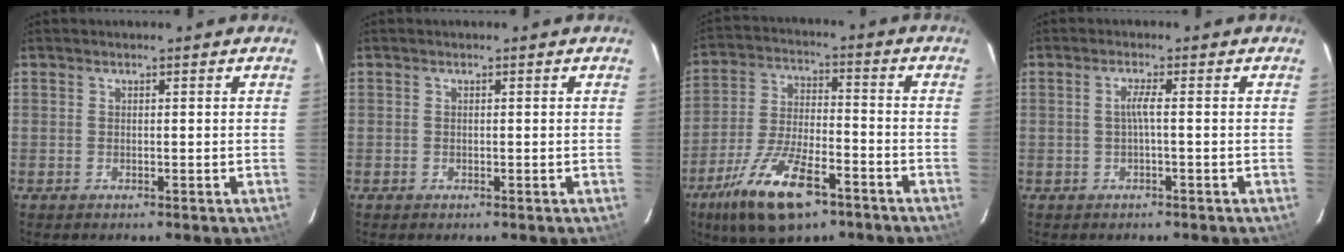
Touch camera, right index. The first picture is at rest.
{"total": 0.0}
{"total": 15.8, "force": [-9.5, 5.7, 11.3], "torque": [-0.233, -0.026, -0.170]}
{"total": 1.8, "force": [-0.4, -0.4, 1.8], "torque": [-0.034, 0.002, -0.008]}